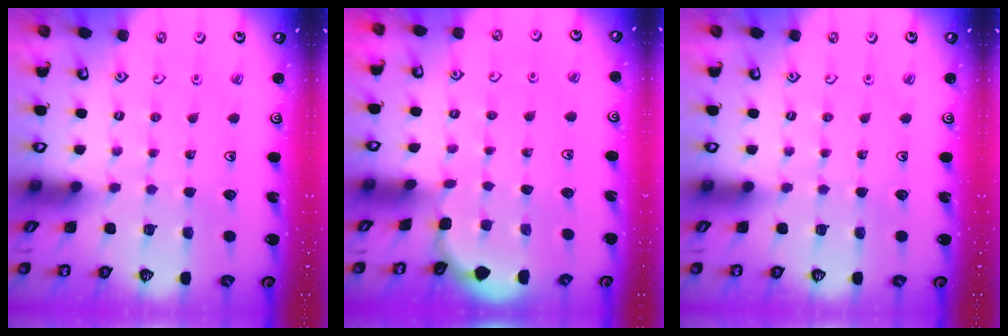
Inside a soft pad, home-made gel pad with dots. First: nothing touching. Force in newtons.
{"total": 1.3, "press": 1.3, "slide": 0.1}
{"total": 0.0}